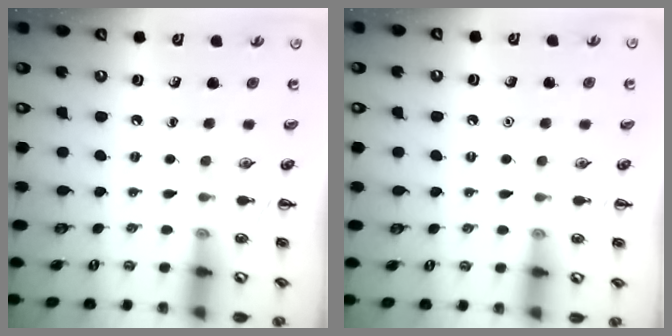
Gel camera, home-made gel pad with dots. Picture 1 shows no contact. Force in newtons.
{"total": 1.6, "press": 1.6, "slide": 0.1}